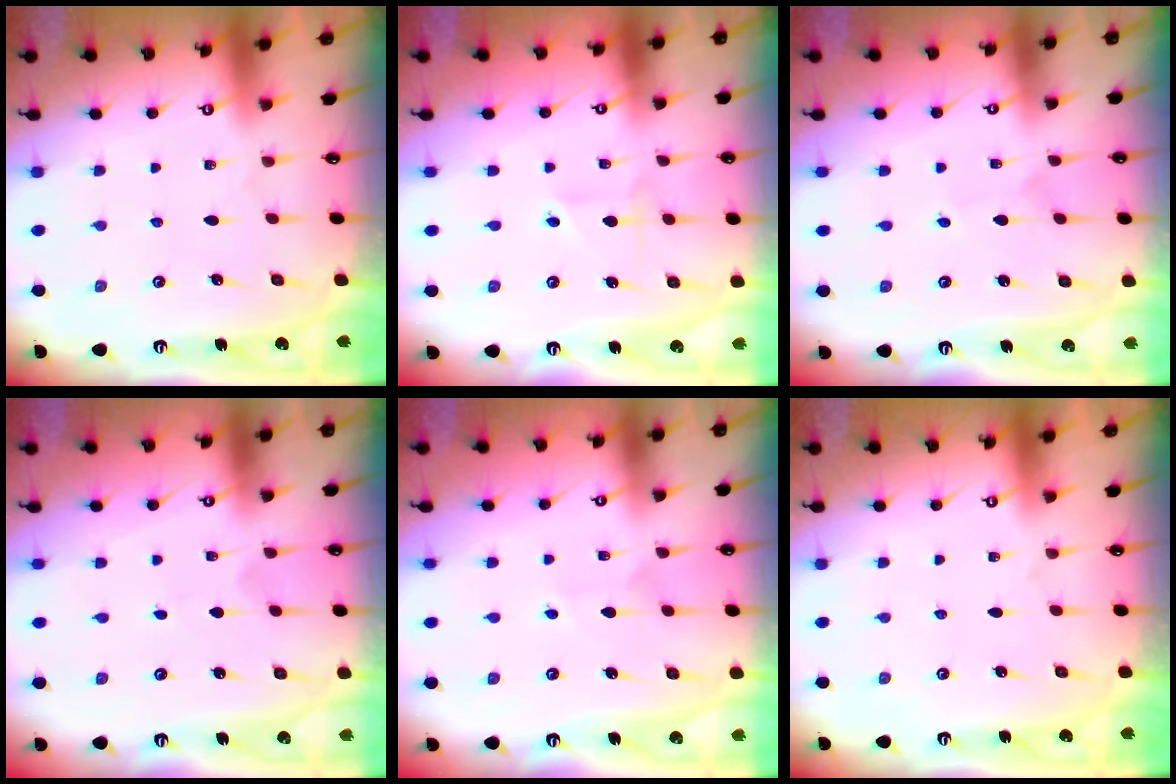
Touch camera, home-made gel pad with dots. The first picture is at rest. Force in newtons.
{"total": 2.6, "press": 2.5, "slide": 0.9}
{"total": 1.1, "press": 1.1, "slide": 0.1}
{"total": 0.0}
{"total": 3.5, "press": 3.5, "slide": 0.4}
{"total": 0.0}